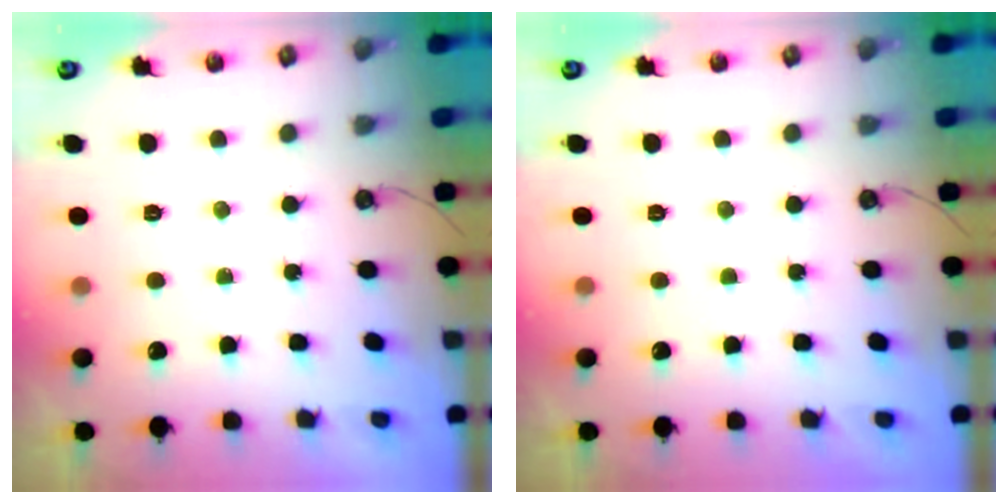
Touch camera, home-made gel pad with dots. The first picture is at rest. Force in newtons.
{"total": 0.0}